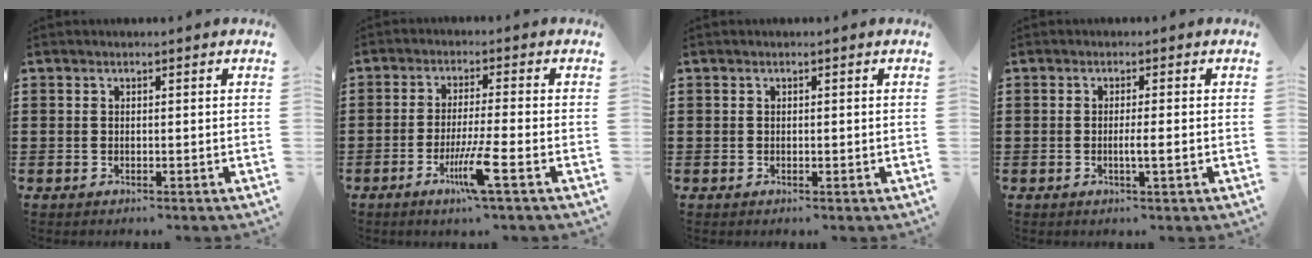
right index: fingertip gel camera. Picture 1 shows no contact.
{"total": 6.9, "force": [-3.1, -0.1, 6.2], "torque": [-0.119, -0.019, -0.056]}
{"total": 0.0}
{"total": 2.2, "force": [-0.6, 0.0, 2.2], "torque": [-0.036, -0.004, -0.012]}